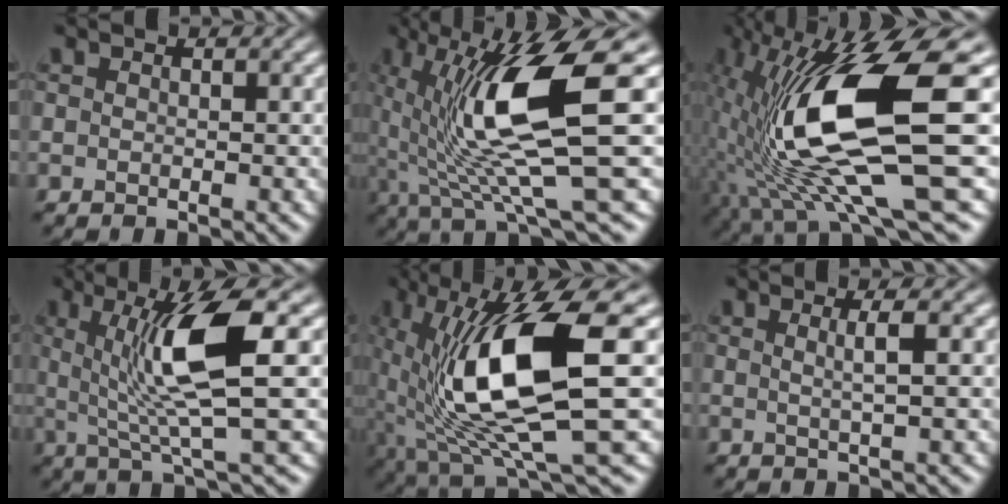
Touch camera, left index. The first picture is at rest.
{"total": 11.8, "force": [1.9, 2.6, 11.4], "torque": [-0.191, -0.003, 0.041]}
{"total": 14.6, "force": [0.2, 4.1, 14.0], "torque": [-0.268, -0.003, 0.010]}
{"total": 7.7, "force": [1.4, 1.2, 7.4], "torque": [-0.125, 0.002, 0.028]}
{"total": 12.6, "force": [1.0, 4.0, 11.9], "torque": [-0.227, -0.015, 0.029]}
{"total": 1.9, "force": [0.5, 0.3, 1.9], "torque": [-0.027, 0.008, 0.002]}